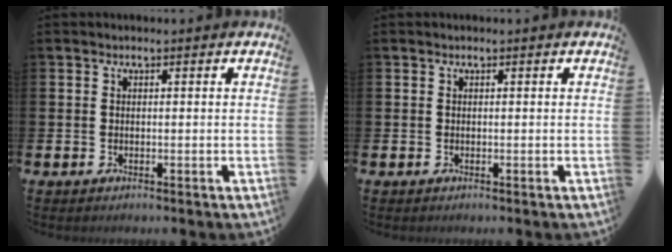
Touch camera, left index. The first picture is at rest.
{"total": 0.0}